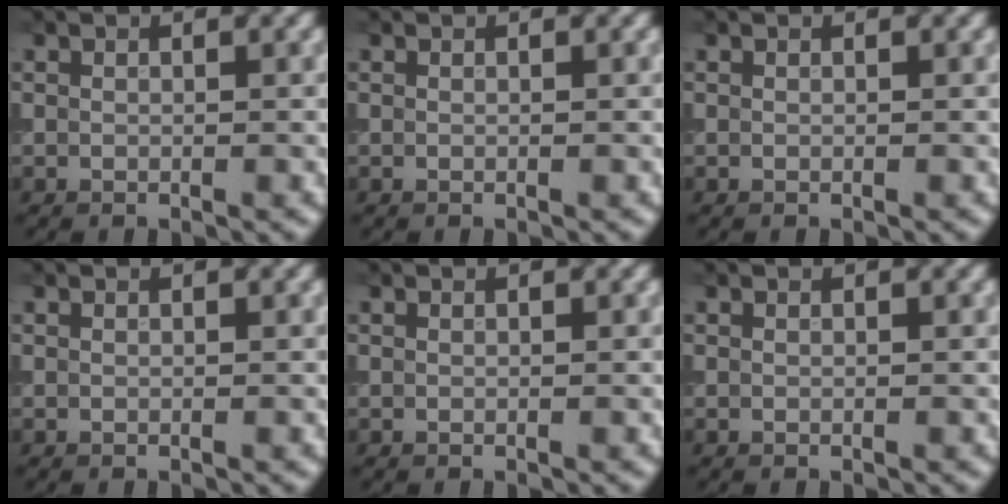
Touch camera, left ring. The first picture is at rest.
{"total": 0.0}
{"total": 0.0}
{"total": 0.0}
{"total": 0.0}
{"total": 0.0}